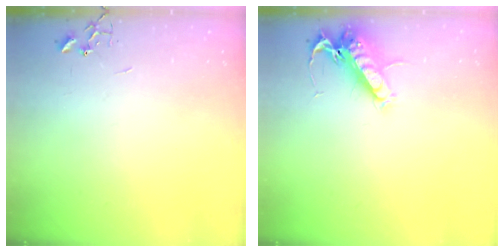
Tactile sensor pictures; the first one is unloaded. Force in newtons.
{"total": 13.8, "press": 13.7, "slide": 1.5}